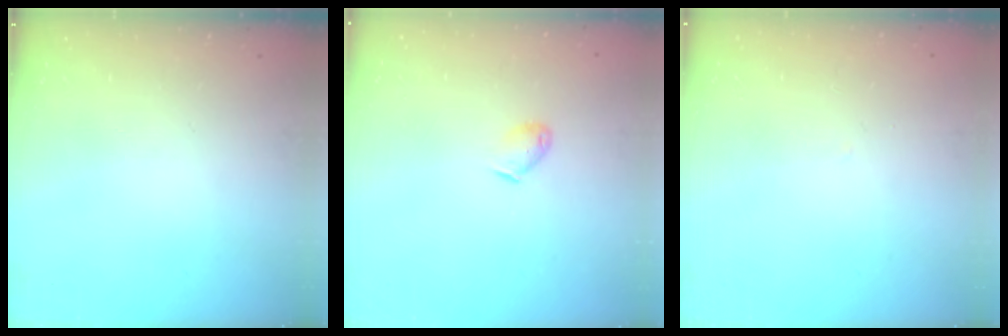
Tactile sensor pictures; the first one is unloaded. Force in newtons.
{"total": 4.3, "press": 4.2, "slide": 0.8}
{"total": 1.6, "press": 1.6, "slide": 0.3}